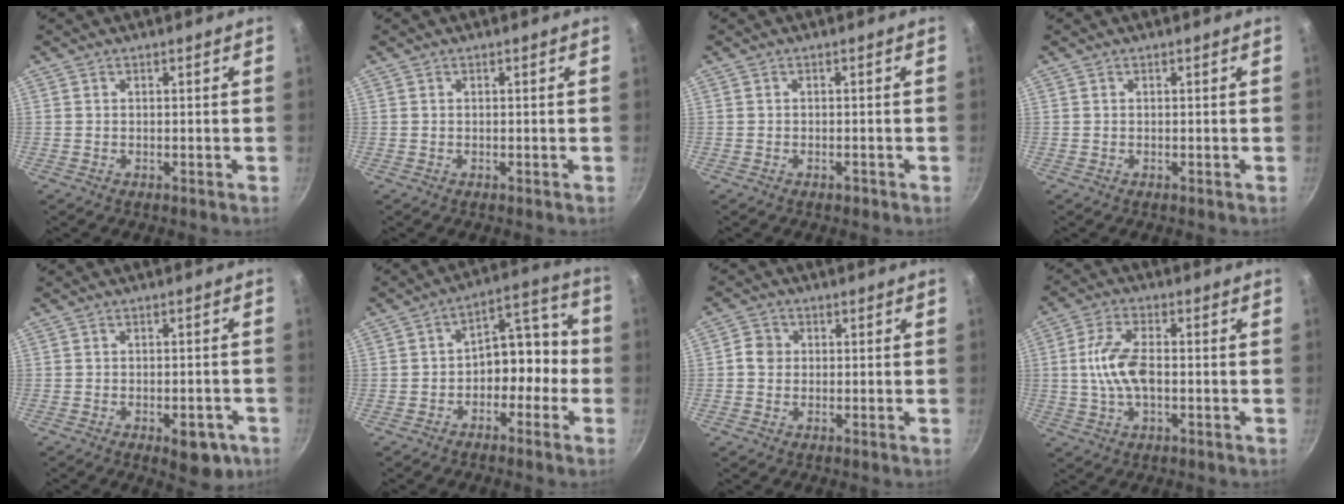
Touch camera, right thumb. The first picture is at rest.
{"total": 0.0}
{"total": 0.8, "force": [-0.6, 0.4, 0.3], "torque": [-0.002, 0.003, -0.011]}
{"total": 0.0}
{"total": 6.1, "force": [-3.0, 2.8, 4.4], "torque": [-0.039, 0.011, -0.035]}
{"total": 11.0, "force": [-2.4, 7.1, 8.1], "torque": [-0.071, 0.052, -0.049]}
{"total": 3.4, "force": [0.1, 3.1, 1.4], "torque": [-0.013, 0.006, -0.005]}
{"total": 9.0, "force": [-0.2, 4.3, 7.8], "torque": [-0.165, 0.013, -0.005]}